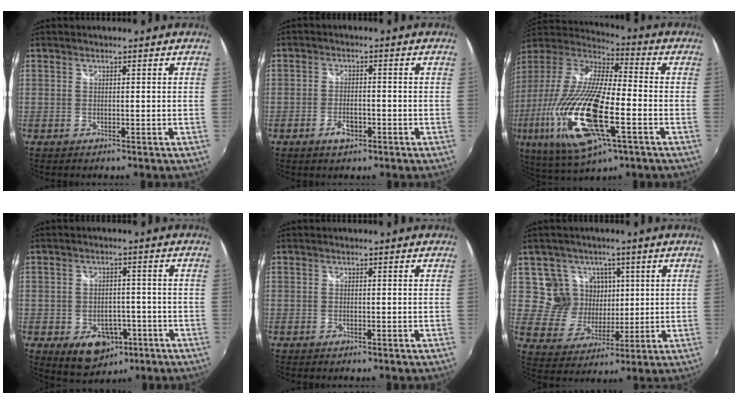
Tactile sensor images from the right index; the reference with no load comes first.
{"total": 3.8, "force": [-2.0, 1.9, 2.6], "torque": [-0.058, -0.002, -0.037]}
{"total": 25.6, "force": [-8.0, 7.4, 23.1], "torque": [-0.464, -0.054, -0.153]}
{"total": 9.5, "force": [-4.4, 6.8, 4.9], "torque": [-0.098, -0.003, -0.048]}
{"total": 0.0}
{"total": 9.4, "force": [3.2, 8.6, 1.8], "torque": [-0.050, 0.008, 0.062]}